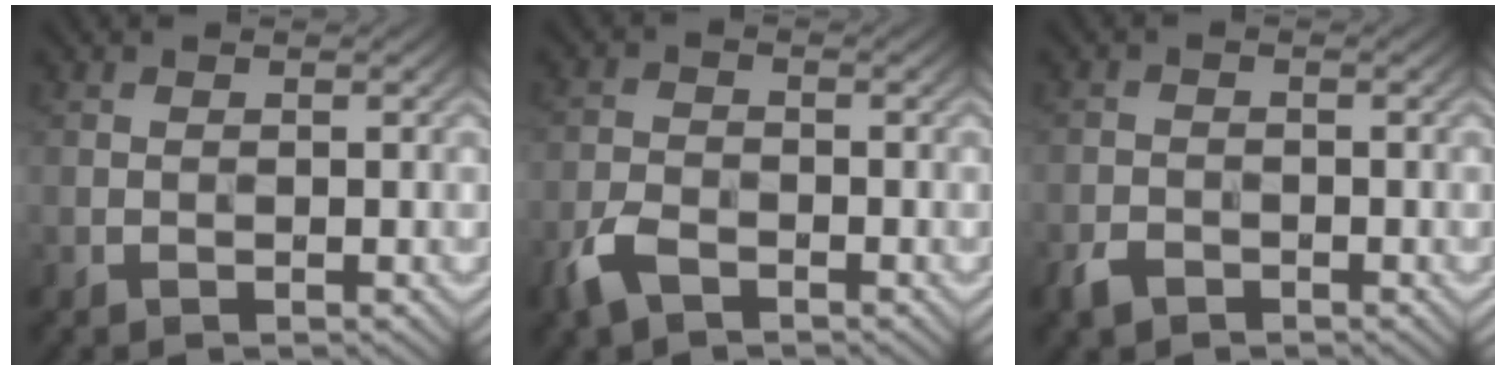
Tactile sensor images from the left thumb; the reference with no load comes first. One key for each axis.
{"total": 4.0, "fx": -2.6, "fy": 1.9, "fz": 2.3, "tx": -0.052, "ty": -0.006, "tz": -0.064}
{"total": 2.2, "fx": -1.6, "fy": 1.3, "fz": 0.9, "tx": -0.019, "ty": -0.004, "tz": -0.037}